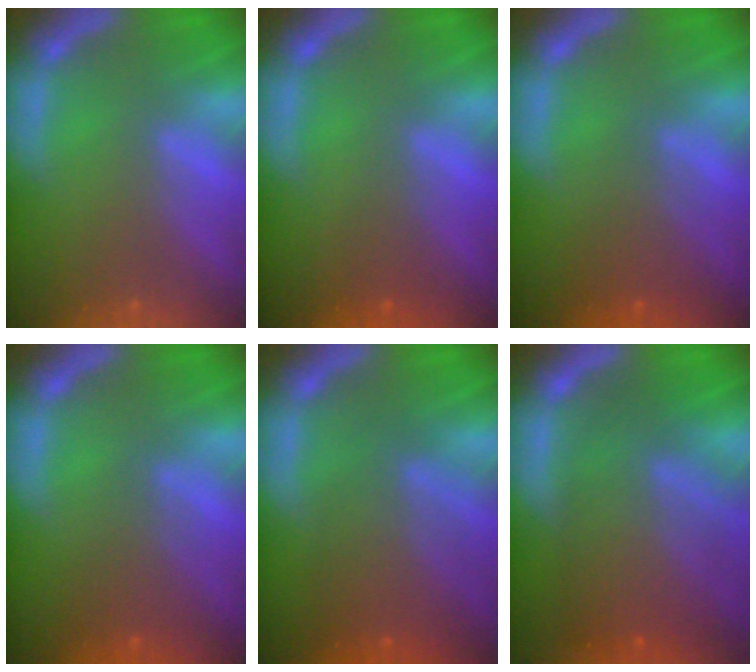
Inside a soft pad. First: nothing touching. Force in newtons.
{"total": 1.5}
{"total": 3.0}
{"total": 3.0}
{"total": 6.0}
{"total": 8.5}